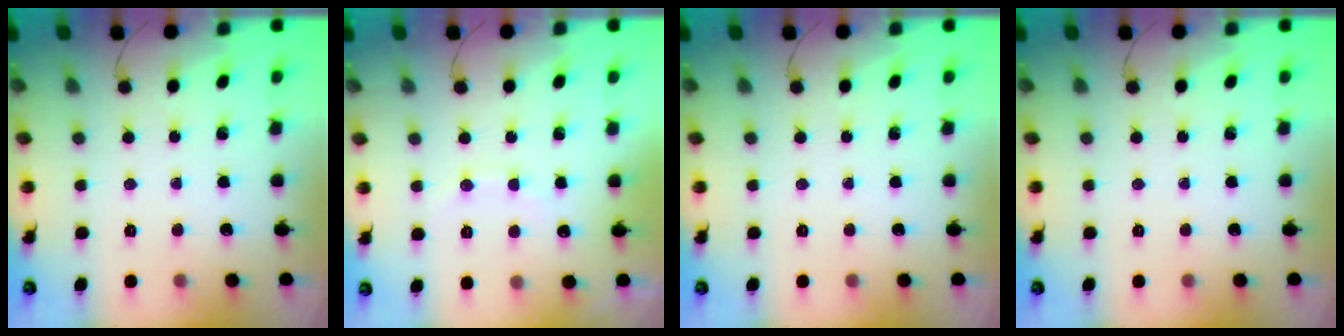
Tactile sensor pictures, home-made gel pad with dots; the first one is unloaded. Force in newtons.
{"total": 6.7, "press": 6.6, "slide": 1.2}
{"total": 0.0}
{"total": 0.0}